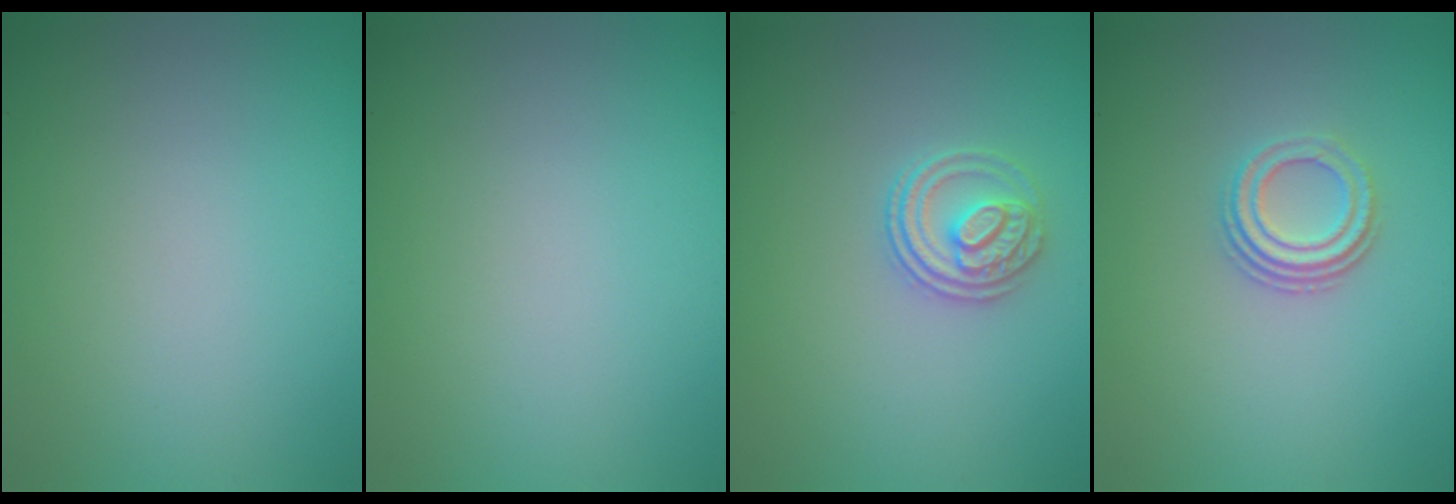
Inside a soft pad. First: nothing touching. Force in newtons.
{"total": 0.0}
{"total": 2.8, "press": 2.7, "slide": 1.0}
{"total": 2.9, "press": 2.2, "slide": 2.0}